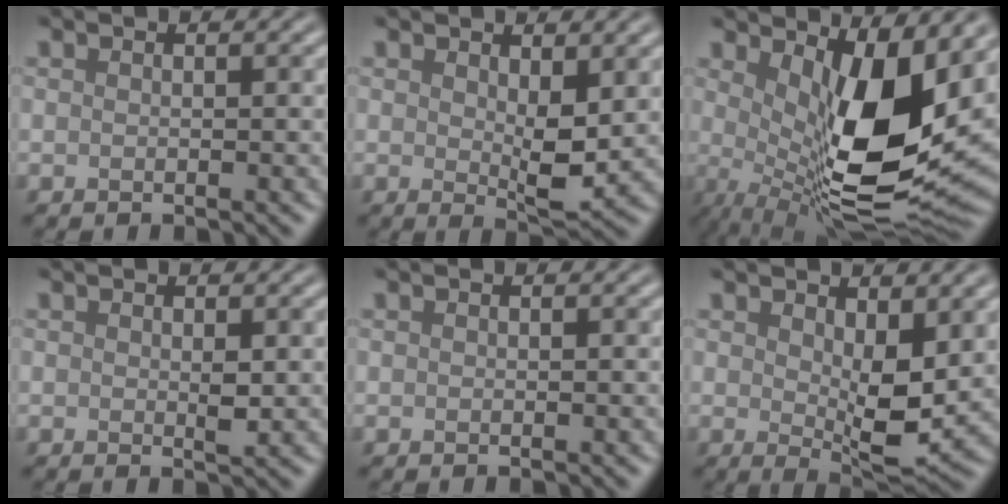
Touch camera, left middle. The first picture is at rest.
{"total": 3.2, "force": [0.7, 0.8, 3.0], "torque": [-0.056, -0.010, 0.024]}
{"total": 12.2, "force": [1.7, 4.2, 11.3], "torque": [-0.169, -0.028, 0.039]}
{"total": 0.8, "force": [0.0, -0.1, 0.8], "torque": [-0.018, -0.001, 0.006]}
{"total": 0.0}
{"total": 5.0, "force": [0.8, 1.7, 4.6], "torque": [-0.085, -0.011, 0.027]}